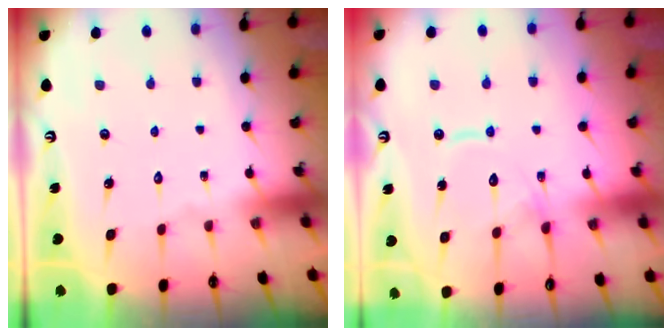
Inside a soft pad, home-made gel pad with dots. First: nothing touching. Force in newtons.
{"total": 12.7, "press": 12.7, "slide": 1.3}